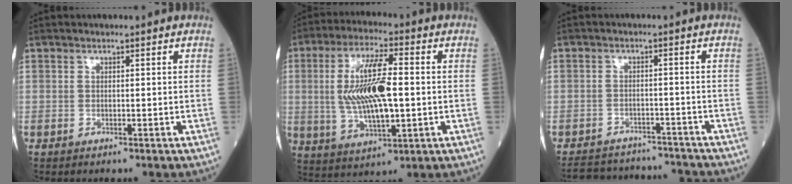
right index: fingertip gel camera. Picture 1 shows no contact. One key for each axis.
{"total": 12.7, "fx": 0.2, "fy": 3.4, "fz": 12.3, "tx": -0.243, "ty": 0.005, "tz": 0.008}
{"total": 11.8, "fx": -11.1, "fy": 3.6, "fz": 2.0, "tx": -0.035, "ty": 0.015, "tz": -0.148}